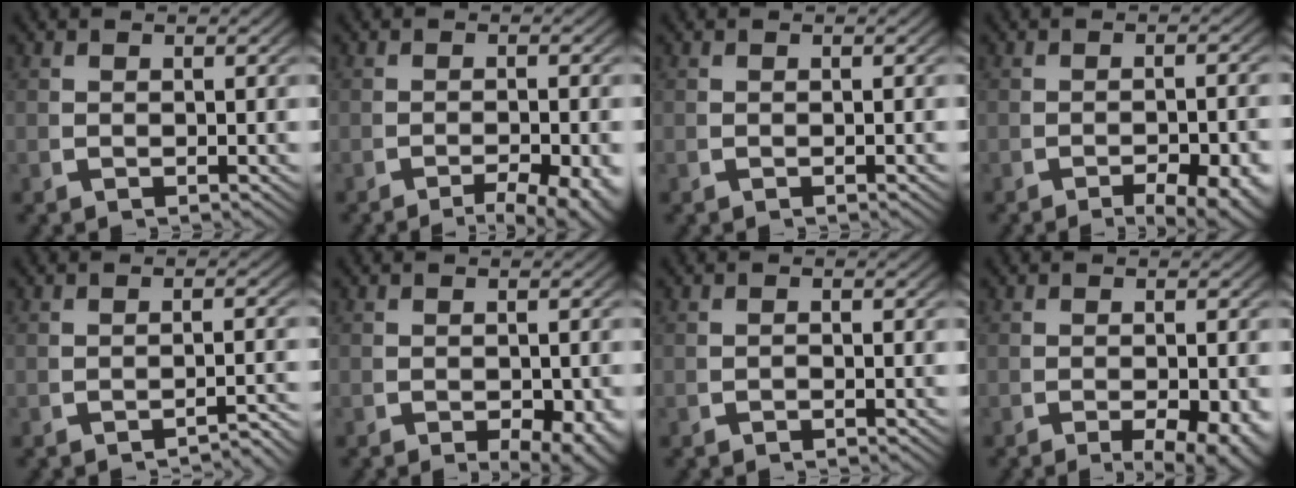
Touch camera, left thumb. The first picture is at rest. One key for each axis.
{"total": 5.0, "fx": -3.4, "fy": 1.6, "fz": 3.3, "tx": -0.045, "ty": -0.015, "tz": -0.048}
{"total": 0.0}
{"total": 5.4, "fx": -3.1, "fy": 1.9, "fz": 3.9, "tx": -0.051, "ty": -0.017, "tz": -0.044}
{"total": 2.9, "fx": -2.7, "fy": 0.2, "fz": 1.0, "tx": -0.019, "ty": -0.003, "tz": -0.038}
{"total": 4.2, "fx": -1.8, "fy": 2.1, "fz": 3.2, "tx": -0.046, "ty": -0.025, "tz": -0.017}
{"total": 0.6, "fx": -0.5, "fy": 0.0, "fz": 0.1, "tx": 0.000, "ty": 0.001, "tz": -0.011}
{"total": 4.9, "fx": -2.4, "fy": 2.0, "fz": 3.8, "tx": -0.054, "ty": -0.021, "tz": -0.027}